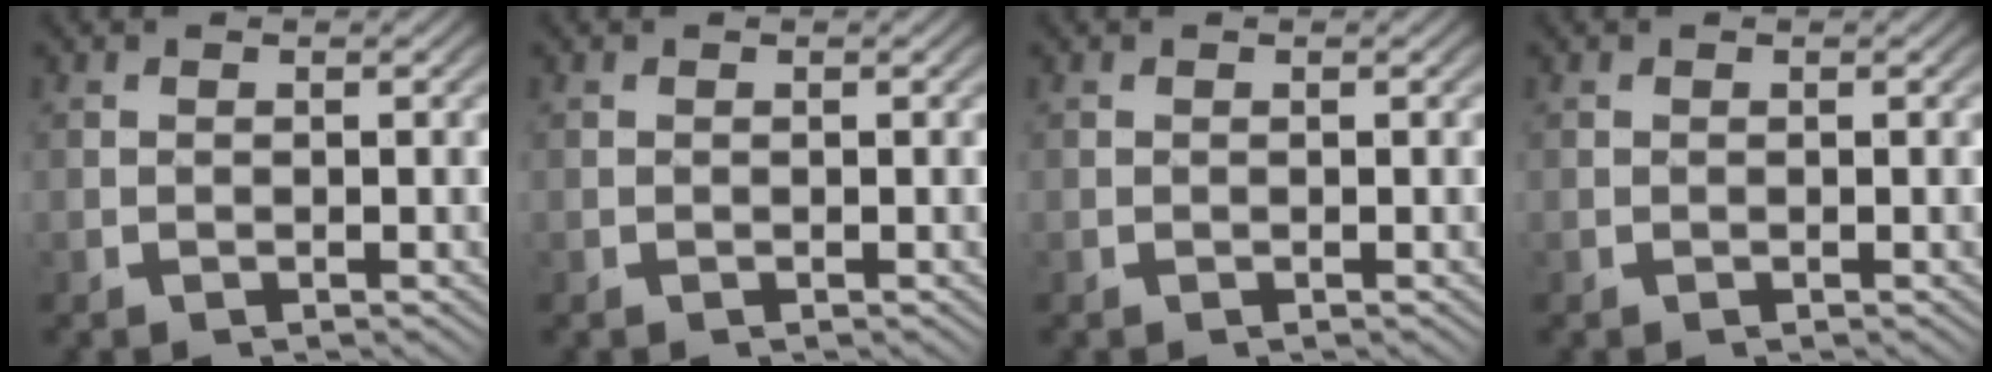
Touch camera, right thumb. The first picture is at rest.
{"total": 0.0}
{"total": 0.0}
{"total": 0.0}